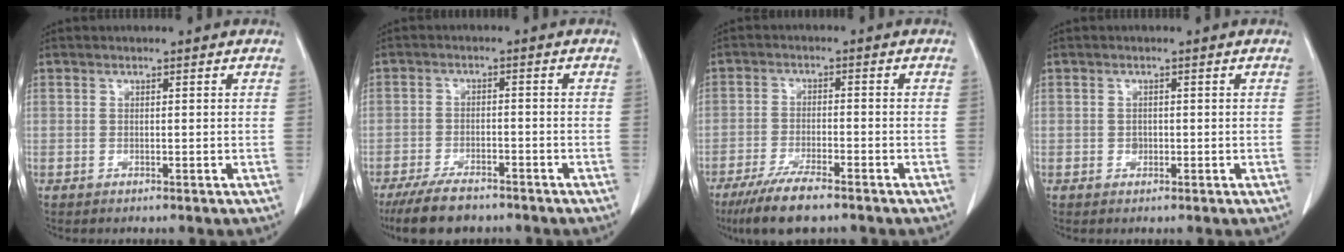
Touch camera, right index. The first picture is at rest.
{"total": 7.8, "force": [-6.4, 2.3, 3.8], "torque": [-0.067, -0.014, -0.109]}
{"total": 8.5, "force": [-6.4, 1.0, 5.5], "torque": [-0.099, -0.021, -0.108]}
{"total": 0.9, "force": [-0.1, 0.8, 0.4], "torque": [-0.005, 0.002, -0.001]}